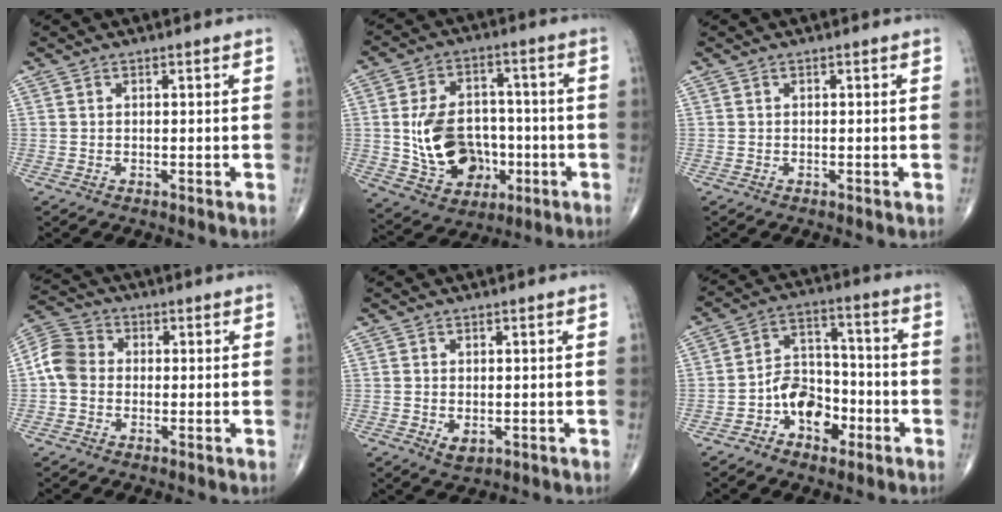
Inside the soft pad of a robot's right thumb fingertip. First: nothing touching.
{"total": 15.6, "force": [-2.3, 11.5, 10.3], "torque": [-0.141, 0.024, -0.025]}
{"total": 0.0}
{"total": 6.7, "force": [-0.5, 5.7, 3.6], "torque": [-0.059, 0.022, -0.025]}
{"total": 2.5, "force": [-0.5, 1.6, 1.8], "torque": [-0.023, -0.002, 0.000]}
{"total": 10.0, "force": [-4.1, 6.9, 5.9], "torque": [-0.062, 0.051, -0.074]}